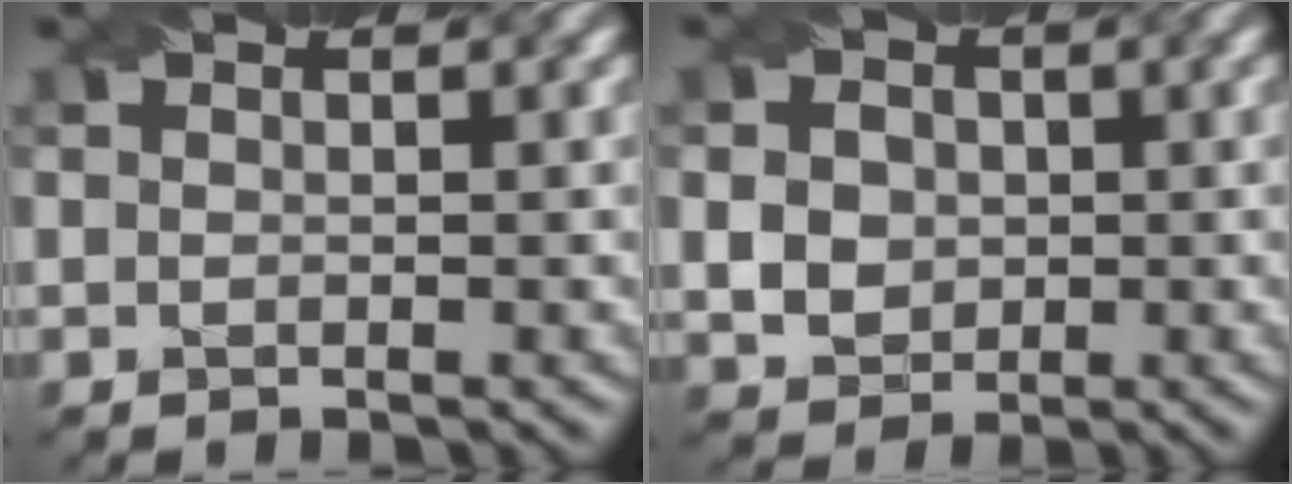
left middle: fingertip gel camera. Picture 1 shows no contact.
{"total": 4.9, "force": [0.4, 4.2, 2.5], "torque": [-0.049, 0.016, -0.004]}